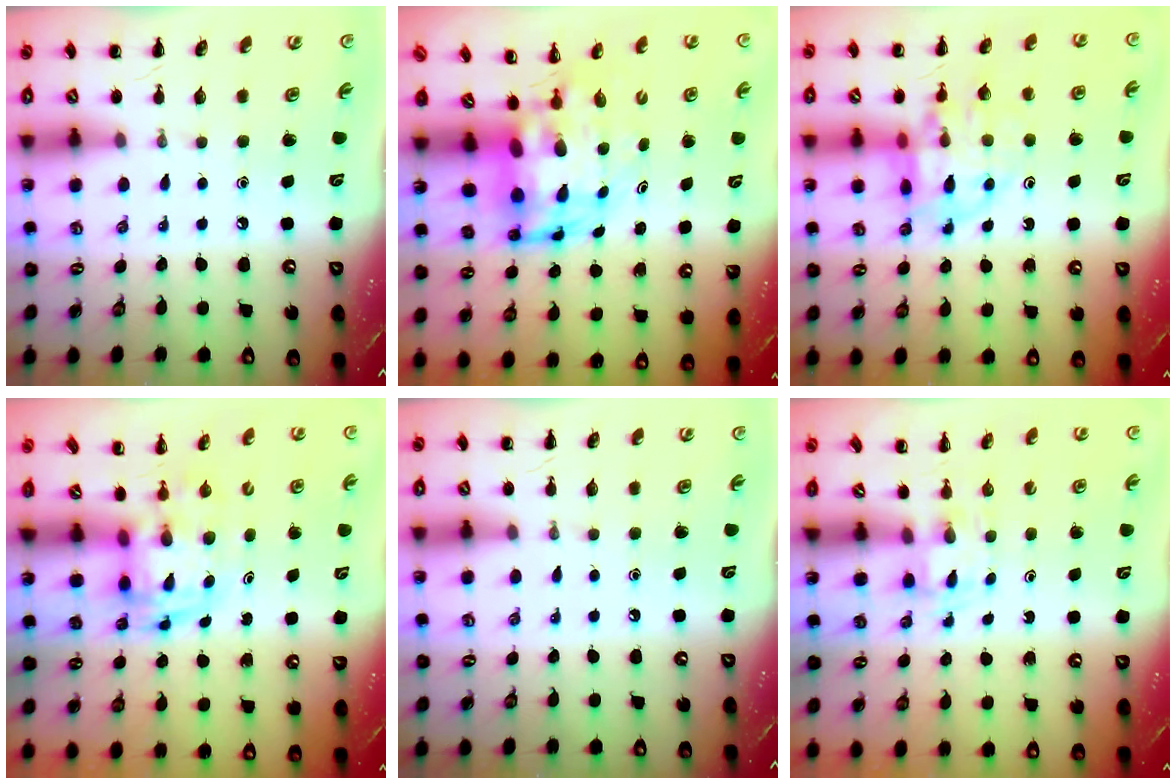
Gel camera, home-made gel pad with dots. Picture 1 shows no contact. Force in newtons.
{"total": 7.3, "press": 7.0, "slide": 2.2}
{"total": 12.2, "press": 11.9, "slide": 2.7}
{"total": 2.8, "press": 2.7, "slide": 0.6}
{"total": 0.0}
{"total": 3.0, "press": 2.8, "slide": 1.1}